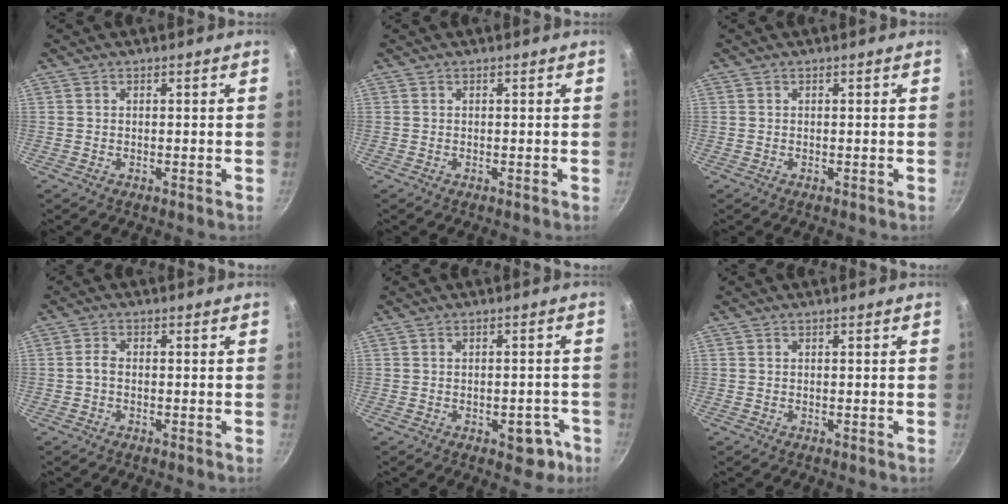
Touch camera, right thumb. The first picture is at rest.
{"total": 0.0}
{"total": 0.0}
{"total": 1.7, "force": [-0.5, 0.9, 1.3], "torque": [-0.031, 0.011, -0.015]}
{"total": 5.2, "force": [-2.4, 3.1, 3.5], "torque": [-0.017, 0.020, -0.020]}
{"total": 0.0}